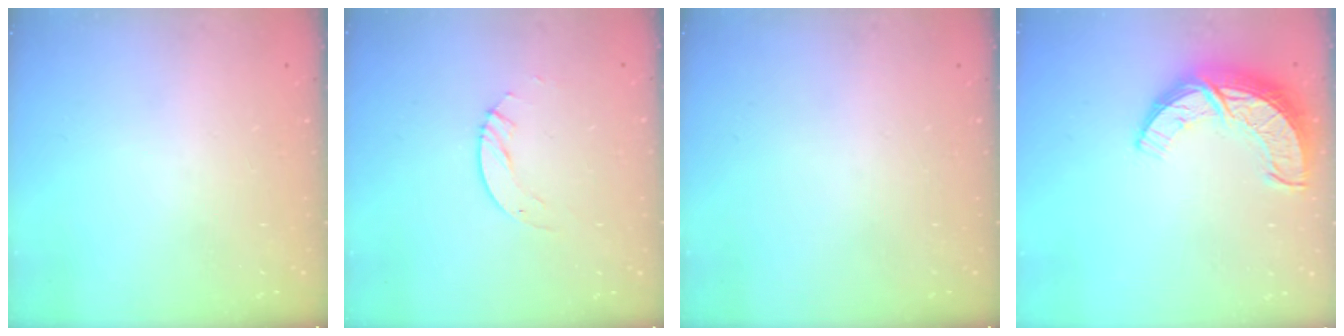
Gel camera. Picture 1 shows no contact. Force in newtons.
{"total": 4.5, "press": 4.5, "slide": 0.4}
{"total": 0.0}
{"total": 11.9, "press": 11.9, "slide": 0.8}